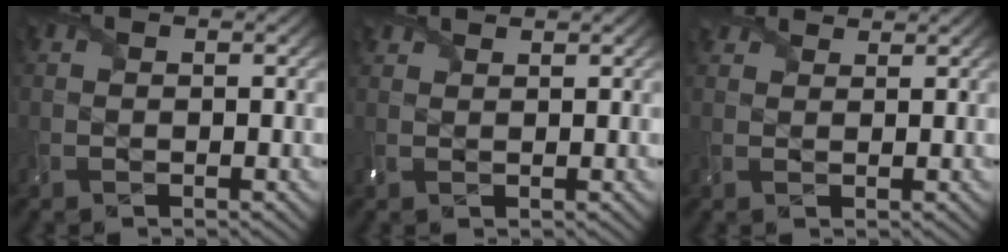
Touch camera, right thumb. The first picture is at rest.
{"total": 1.7, "force": [1.6, 0.4, 0.5], "torque": [-0.022, 0.004, 0.034]}
{"total": 2.5, "force": [2.3, 0.9, 0.6], "torque": [-0.018, 0.003, 0.040]}